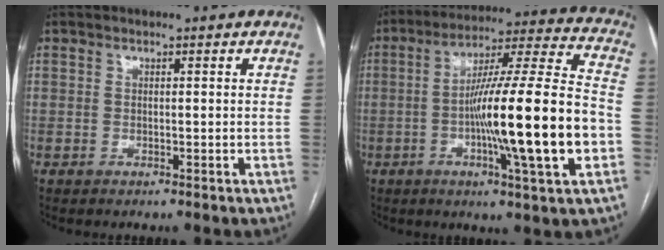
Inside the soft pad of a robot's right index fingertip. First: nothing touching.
{"total": 21.1, "force": [-4.6, 0.0, 20.6], "torque": [-0.318, -0.002, -0.076]}